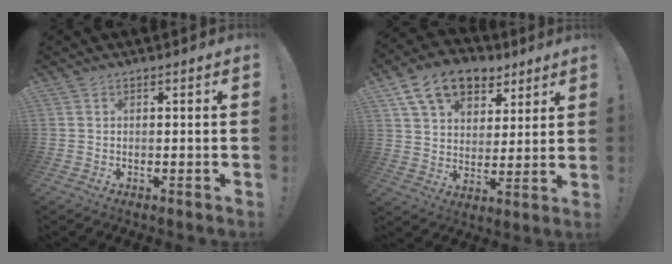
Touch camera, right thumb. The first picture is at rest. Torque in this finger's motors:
{"motor_torque": [0.72, 2.00, 0.42, -0.06, 0.09]}